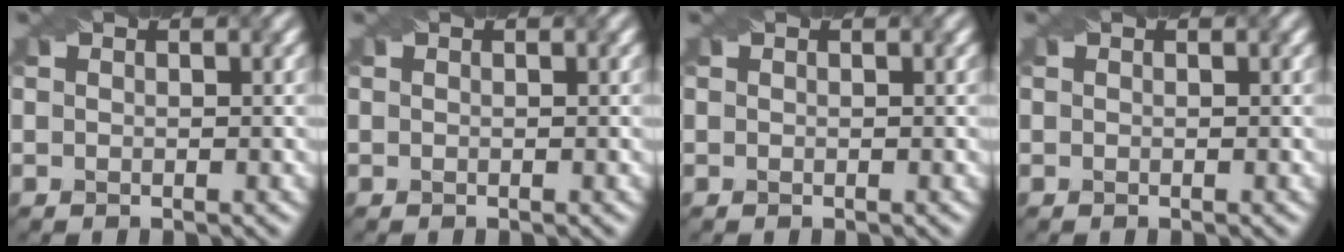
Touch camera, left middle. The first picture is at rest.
{"total": 0.0}
{"total": 0.0}
{"total": 0.0}